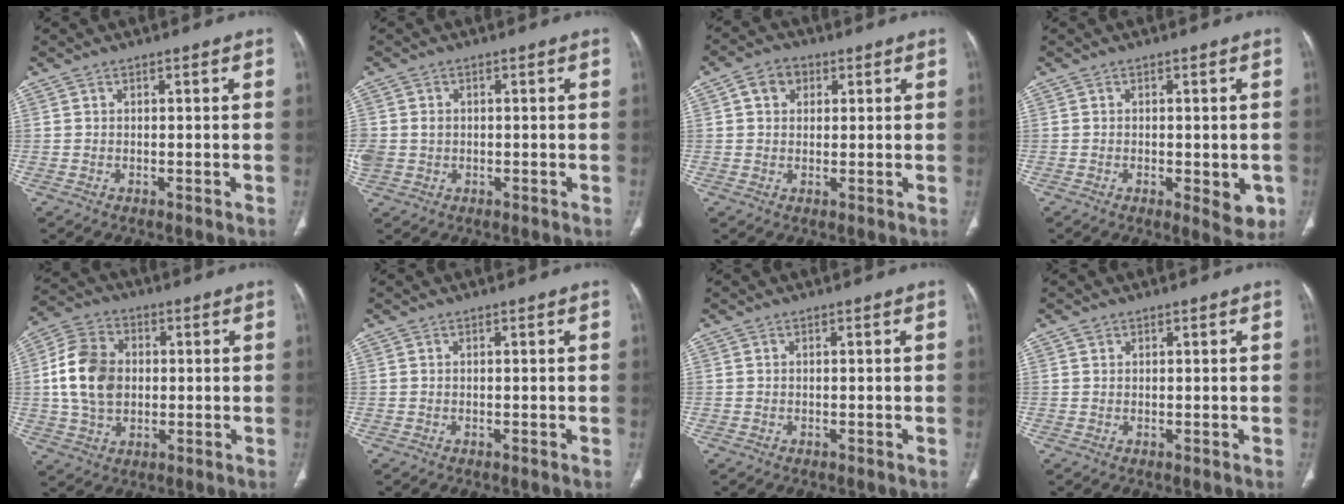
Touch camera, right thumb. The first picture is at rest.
{"total": 4.4, "force": [0.1, 3.8, 2.4], "torque": [-0.063, 0.008, 0.011]}
{"total": 4.8, "force": [1.6, 3.8, 2.4], "torque": [-0.023, 0.003, 0.023]}
{"total": 5.5, "force": [-1.4, 2.4, 4.8], "torque": [-0.045, -0.008, -0.014]}
{"total": 12.6, "force": [0.6, 9.4, 8.4], "torque": [-0.147, 0.013, 0.010]}
{"total": 0.0}
{"total": 0.0}
{"total": 0.8, "force": [0.4, 0.6, 0.2], "torque": [0.003, -0.002, 0.005]}